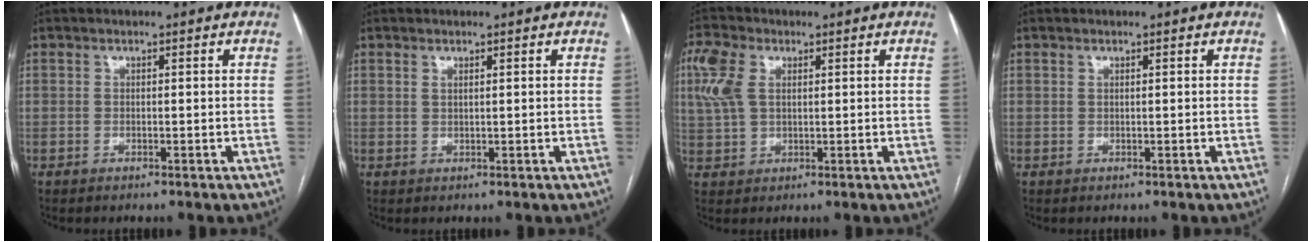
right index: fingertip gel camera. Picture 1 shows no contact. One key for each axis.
{"total": 0.7, "fx": 0.5, "fy": 0.0, "fz": 0.5, "tx": -0.013, "ty": -0.004, "tz": 0.011}
{"total": 6.6, "fx": 2.4, "fy": 4.0, "fz": 4.7, "tx": -0.139, "ty": 0.023, "tz": 0.053}
{"total": 0.0}